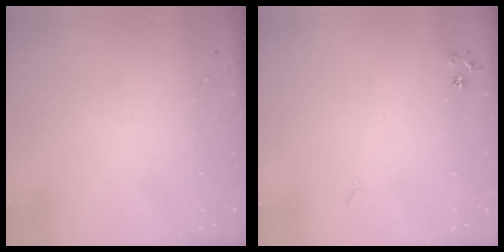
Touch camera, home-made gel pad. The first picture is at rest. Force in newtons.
{"total": 6.7, "press": 6.6, "slide": 1.0}